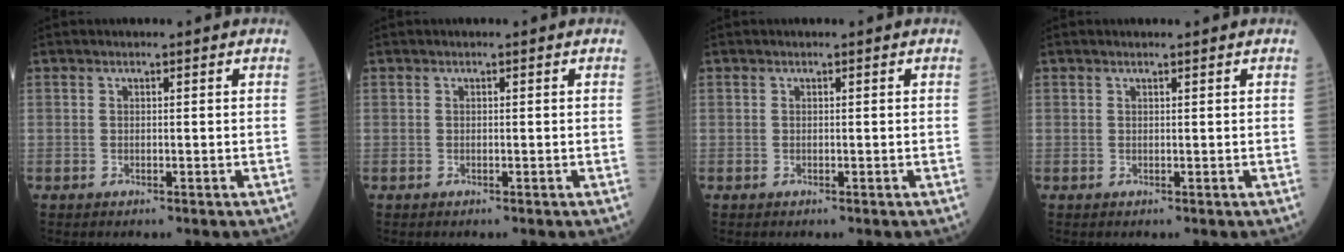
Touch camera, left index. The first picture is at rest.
{"total": 0.0}
{"total": 0.0}
{"total": 0.7, "force": [0.7, 0.0, 0.3], "torque": [-0.009, 0.004, 0.013]}